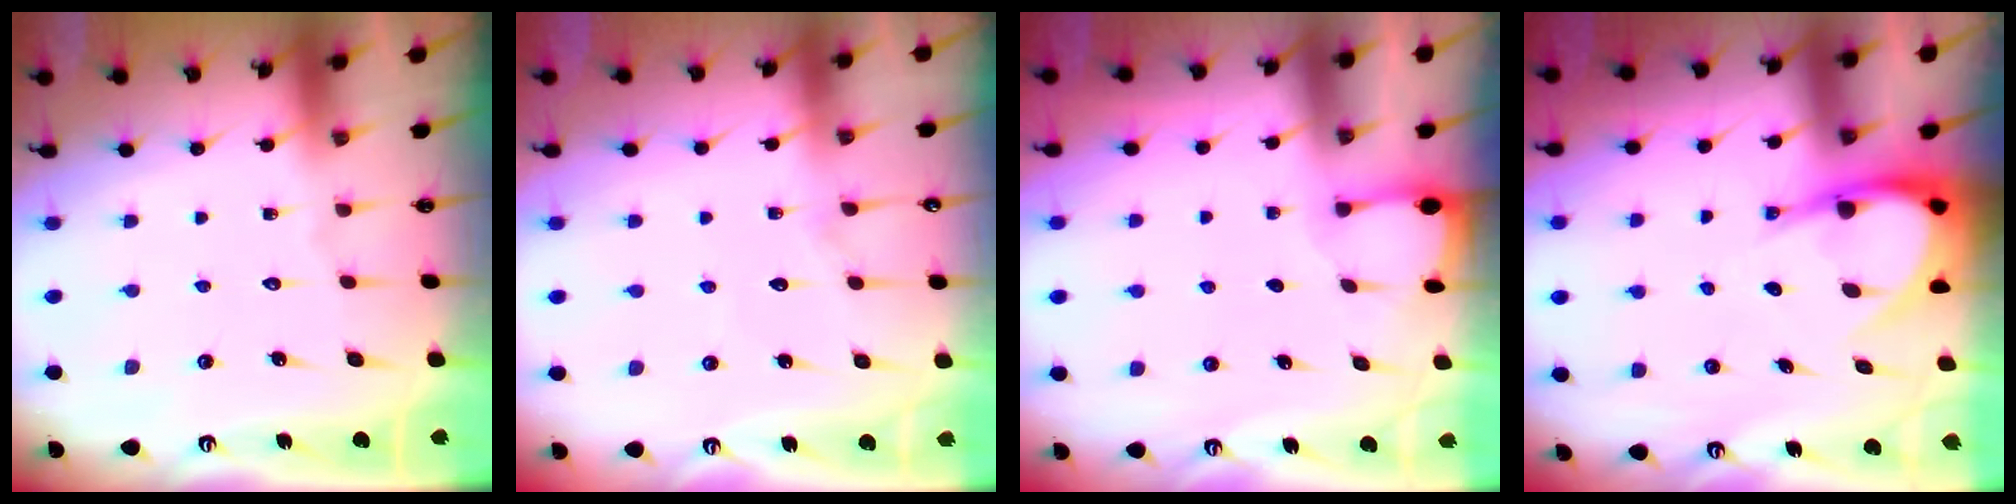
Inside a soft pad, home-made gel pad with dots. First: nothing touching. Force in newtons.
{"total": 5.8, "press": 5.8, "slide": 0.6}
{"total": 1.6, "press": 1.5, "slide": 0.3}
{"total": 7.6, "press": 7.6, "slide": 0.7}